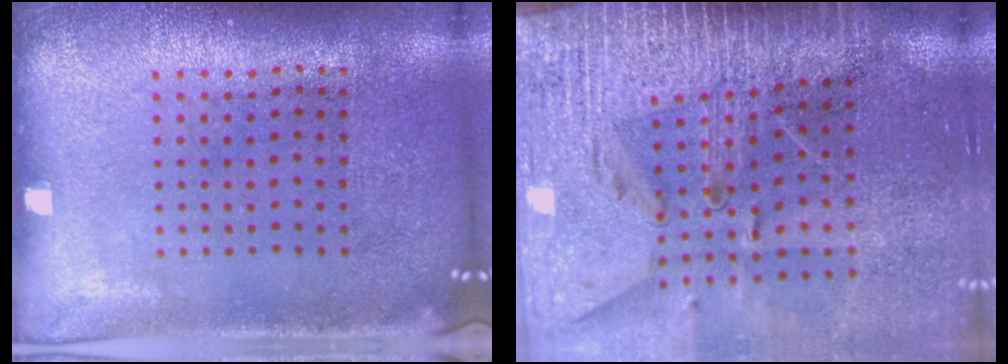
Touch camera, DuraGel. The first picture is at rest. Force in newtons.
{"total": 3.9, "press": 3.2, "slide": 2.2}